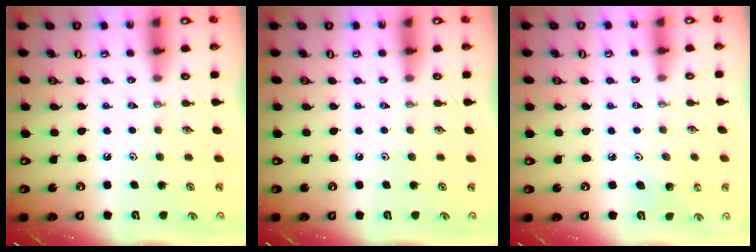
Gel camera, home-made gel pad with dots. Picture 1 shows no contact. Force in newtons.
{"total": 0.0}
{"total": 4.5, "press": 4.3, "slide": 1.2}